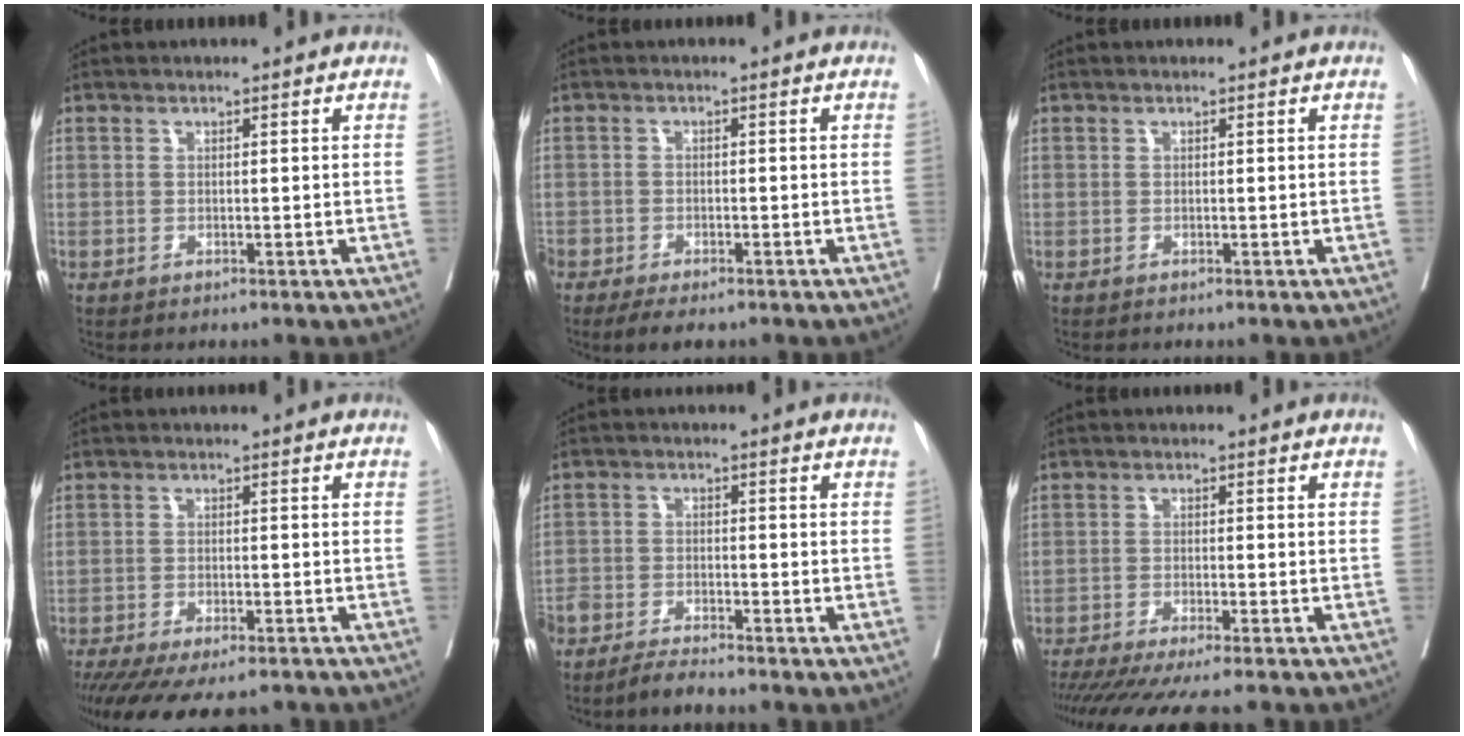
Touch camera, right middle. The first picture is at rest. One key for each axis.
{"total": 5.9, "fx": -4.6, "fy": 2.0, "fz": 3.1, "tx": -0.048, "ty": -0.012, "tz": -0.075}
{"total": 0.0}
{"total": 14.6, "fx": -12.2, "fy": 3.6, "fz": 7.1, "tx": -0.144, "ty": -0.027, "tz": -0.173}
{"total": 5.7, "fx": -5.2, "fy": 0.4, "fz": 2.2, "tx": -0.031, "ty": -0.011, "tz": -0.092}
{"total": 15.4, "fx": -13.4, "fy": 0.7, "fz": 7.5, "tx": -0.111, "ty": -0.041, "tz": -0.195}